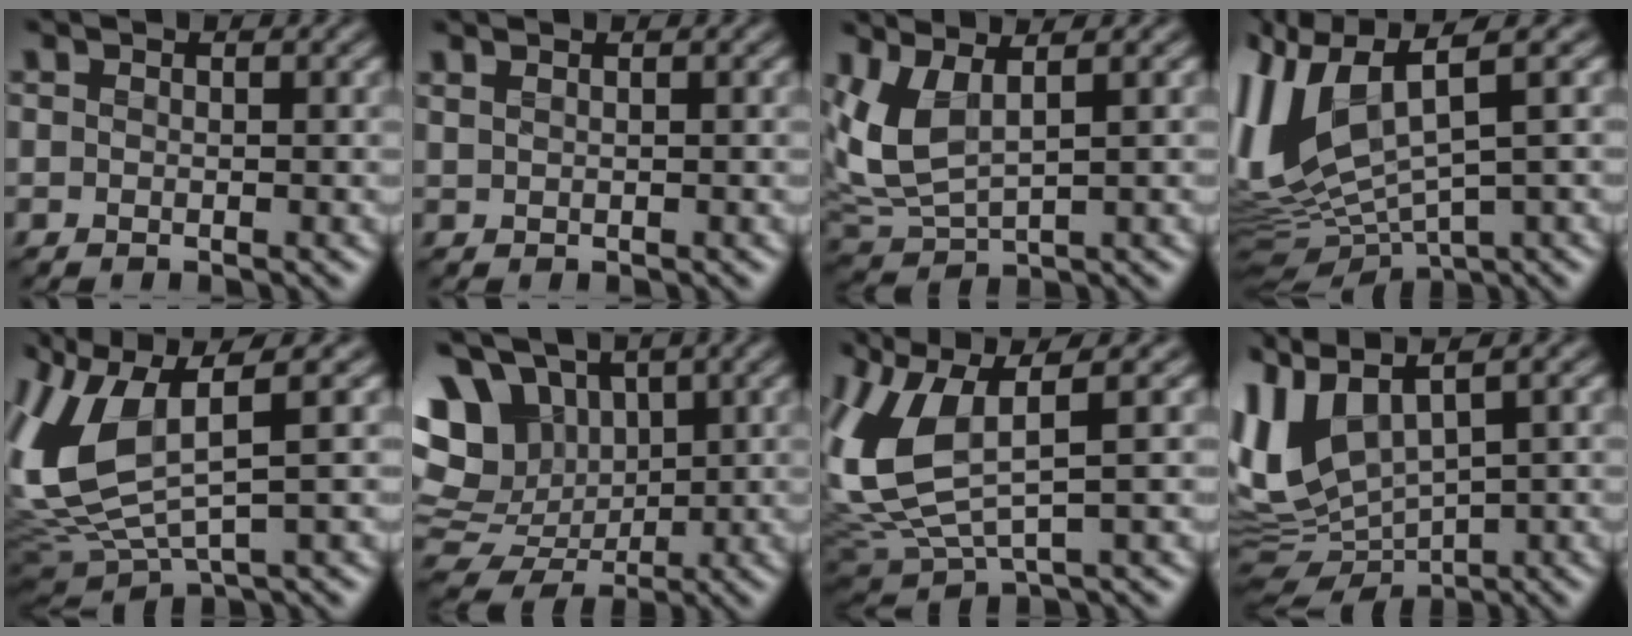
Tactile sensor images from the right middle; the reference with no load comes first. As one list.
[{"total": 0.6, "force": [0.5, 0.0, 0.4], "torque": [-0.008, 0.001, 0.013]}, {"total": 4.0, "force": [1.6, 1.3, 3.4], "torque": [-0.093, -0.004, 0.042]}, {"total": 10.4, "force": [1.5, 4.1, 9.5], "torque": [-0.224, -0.005, 0.037]}, {"total": 9.5, "force": [1.1, 3.8, 8.6], "torque": [-0.216, -0.010, 0.022]}, {"total": 11.3, "force": [2.7, 9.0, 6.3], "torque": [-0.120, 0.018, 0.026]}, {"total": 8.8, "force": [2.1, 3.4, 7.8], "torque": [-0.196, -0.002, 0.041]}, {"total": 7.7, "force": [1.5, 3.8, 6.6], "torque": [-0.167, -0.006, 0.041]}]